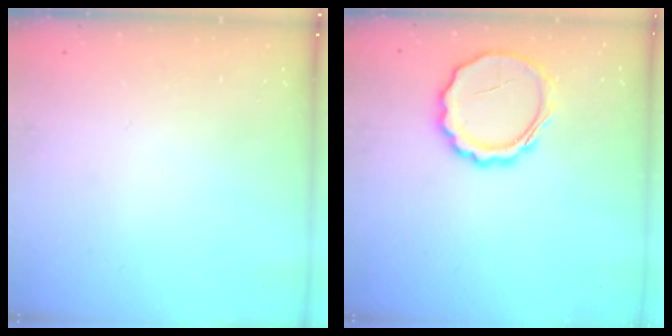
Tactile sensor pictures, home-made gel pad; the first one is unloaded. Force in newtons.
{"total": 8.5, "press": 8.4, "slide": 0.5}